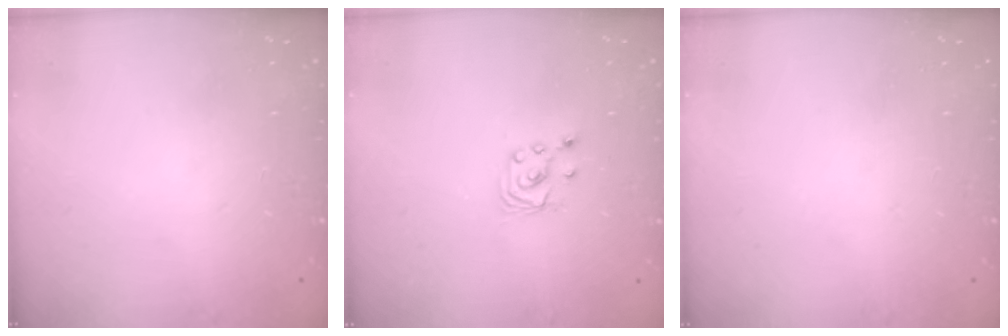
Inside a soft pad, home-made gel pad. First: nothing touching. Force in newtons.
{"total": 2.4, "press": 2.4, "slide": 0.2}
{"total": 0.0}